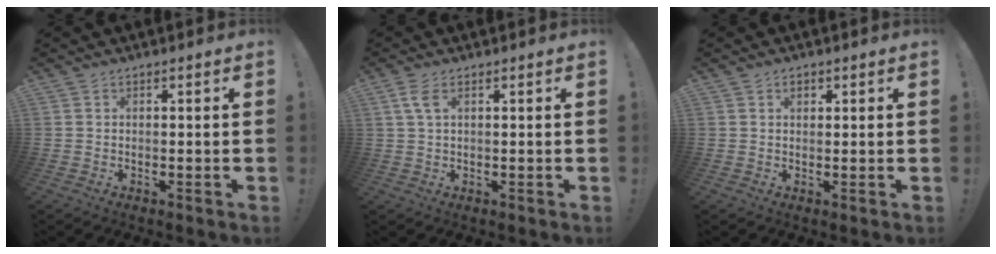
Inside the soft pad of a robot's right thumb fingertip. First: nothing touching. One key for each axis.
{"total": 4.0, "fx": 1.5, "fy": 1.9, "fz": 3.2, "tx": -0.058, "ty": 0.001, "tz": 0.027}
{"total": 1.6, "fx": 0.8, "fy": 1.1, "fz": 0.9, "tx": -0.004, "ty": -0.002, "tz": 0.011}